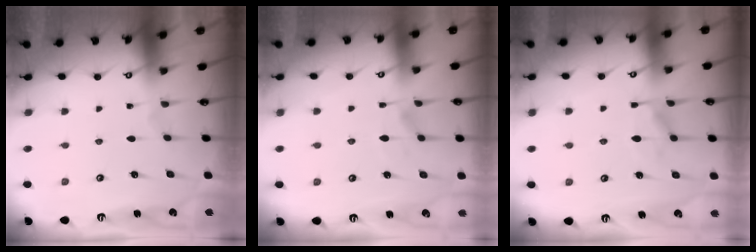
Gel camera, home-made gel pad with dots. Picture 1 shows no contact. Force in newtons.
{"total": 1.4, "press": 0.9, "slide": 1.1}
{"total": 1.7, "press": 1.1, "slide": 1.4}